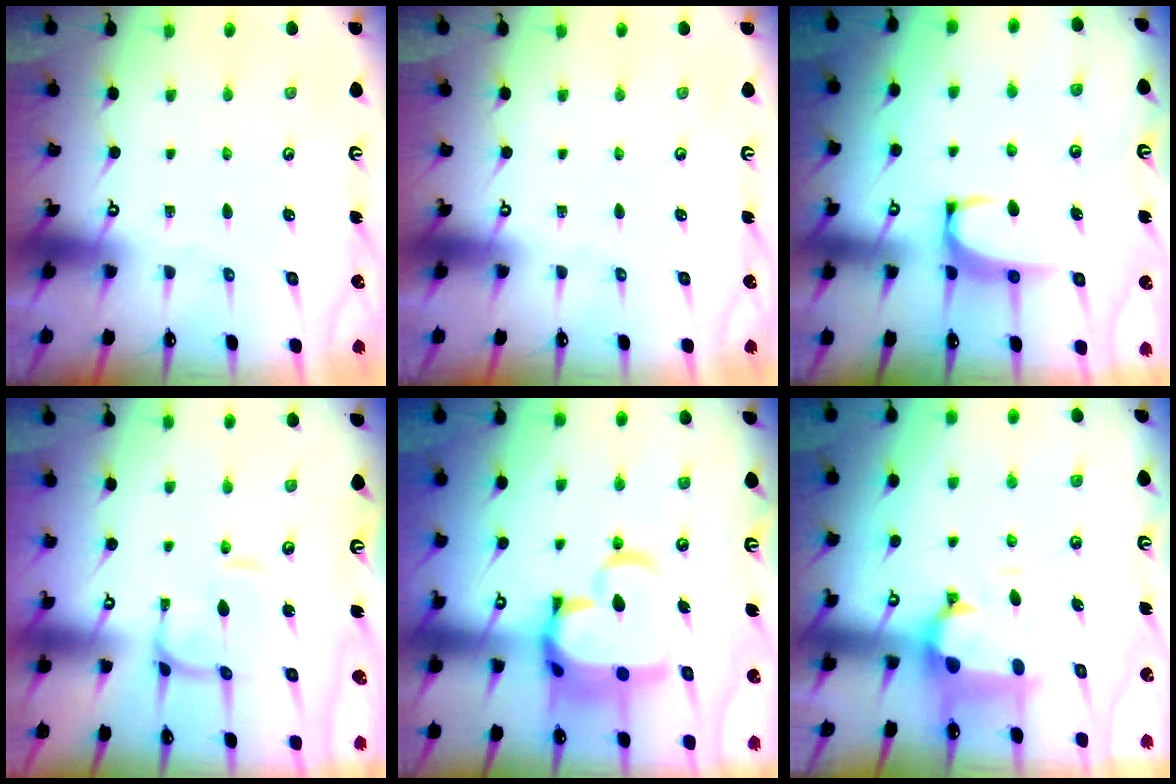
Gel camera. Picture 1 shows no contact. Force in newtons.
{"total": 0.0}
{"total": 2.3, "press": 2.2, "slide": 0.6}
{"total": 0.6, "press": 0.5, "slide": 0.4}
{"total": 12.6, "press": 12.5, "slide": 1.8}
{"total": 1.4, "press": 0.7, "slide": 1.2}